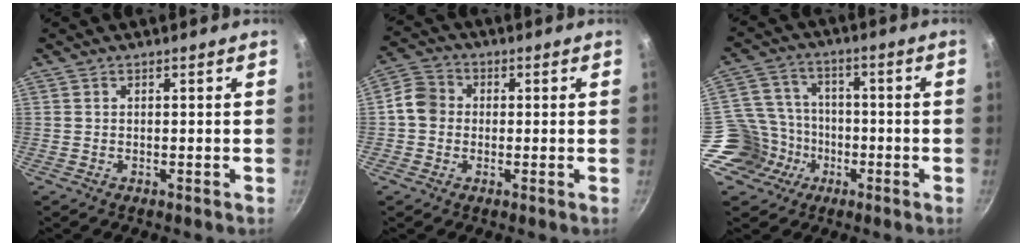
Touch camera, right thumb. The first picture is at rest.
{"total": 5.8, "force": [-0.3, 5.2, 2.6], "torque": [-0.023, 0.013, -0.025]}
{"total": 11.6, "force": [-4.9, 10.1, 3.0], "torque": [-0.031, 0.045, -0.093]}